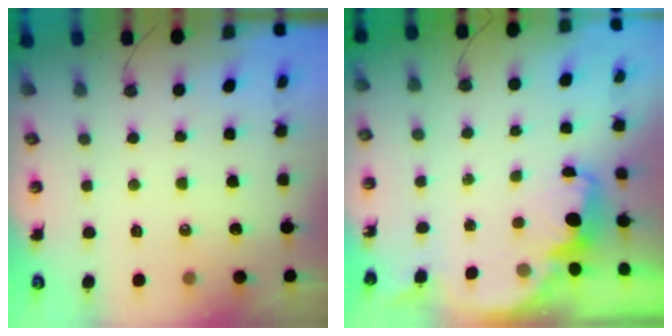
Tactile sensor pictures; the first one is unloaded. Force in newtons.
{"total": 2.4, "press": 2.3, "slide": 0.6}